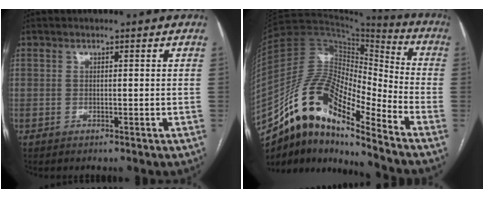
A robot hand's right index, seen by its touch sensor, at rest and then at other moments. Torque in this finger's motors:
{"motor_torque": [0.57, -0.96, 0.86, 0.21]}